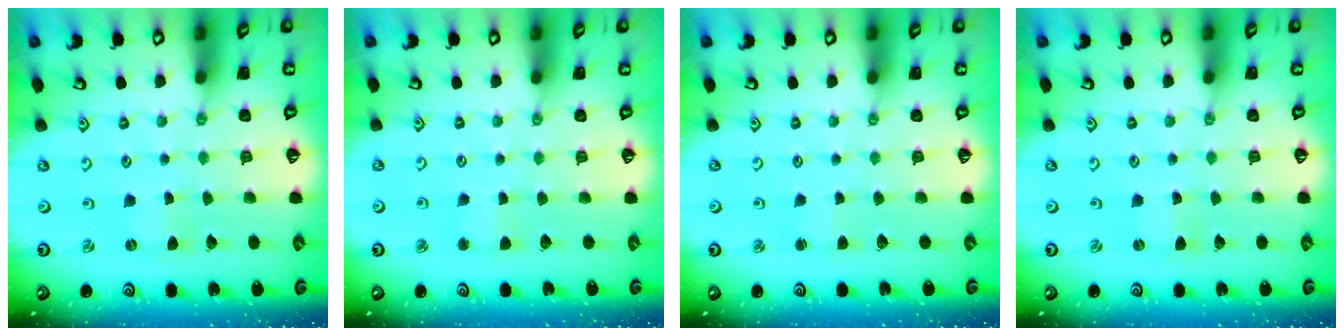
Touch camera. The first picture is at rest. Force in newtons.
{"total": 2.5, "press": 2.5, "slide": 0.3}
{"total": 1.6, "press": 1.6, "slide": 0.3}
{"total": 0.0}